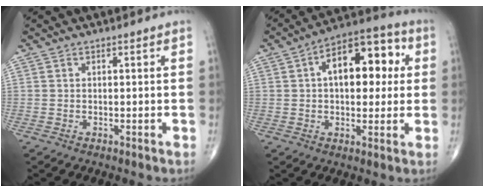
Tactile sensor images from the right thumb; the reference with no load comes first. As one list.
[{"total": 15.4, "force": [3.1, 8.5, 12.5], "torque": [-0.146, 0.025, 0.039]}]